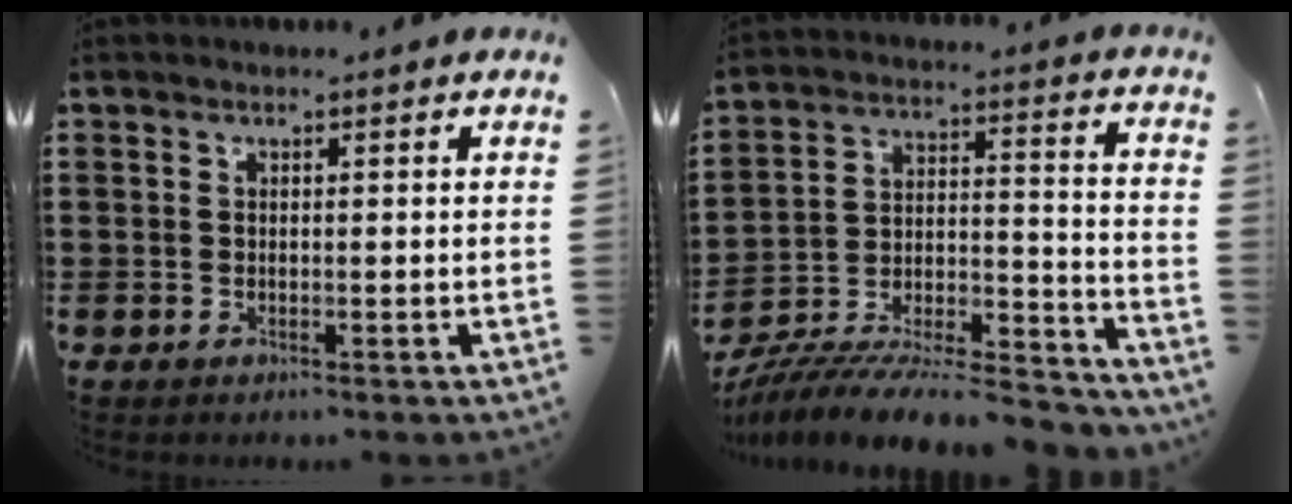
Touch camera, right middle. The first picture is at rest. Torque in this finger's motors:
{"motor_torque": [2.14, 0.00, 0.91, 0.21]}